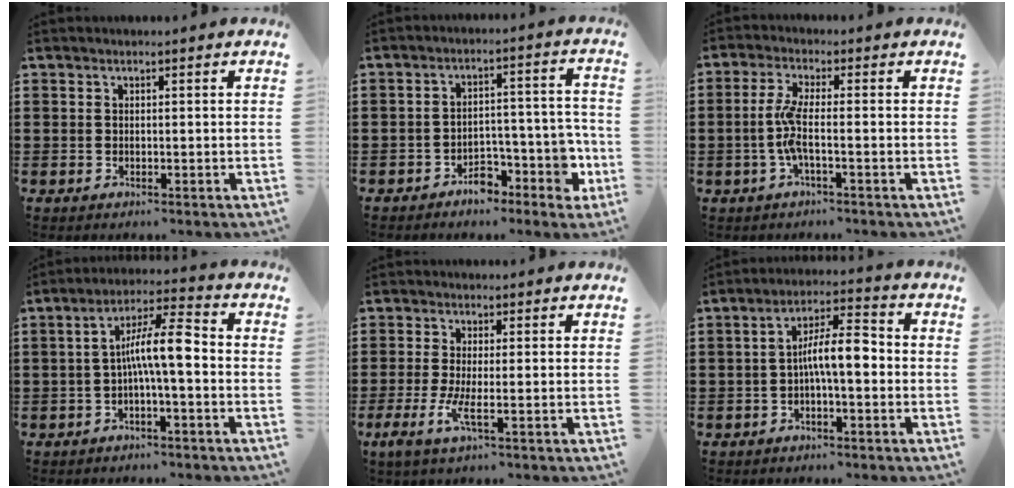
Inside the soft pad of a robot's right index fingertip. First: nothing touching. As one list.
[{"total": 6.4, "force": [-4.1, 3.8, 3.2], "torque": [-0.047, 0.017, -0.071]}, {"total": 4.7, "force": [-1.2, 0.8, 4.5], "torque": [-0.111, -0.009, -0.034]}, {"total": 8.6, "force": [-0.9, 1.7, 8.4], "torque": [-0.151, 0.014, -0.019]}, {"total": 4.0, "force": [-1.0, 0.4, 3.8], "torque": [-0.089, -0.014, -0.023]}, {"total": 7.6, "force": [-0.7, 2.2, 7.2], "torque": [-0.130, 0.014, -0.014]}]